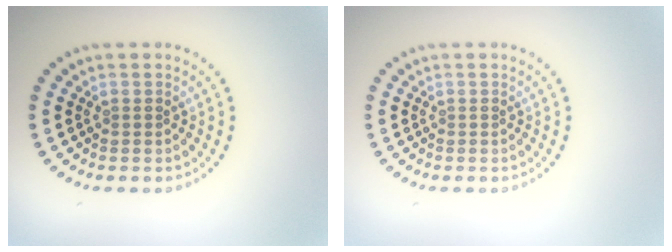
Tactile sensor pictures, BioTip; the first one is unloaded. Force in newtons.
{"total": 0.0}